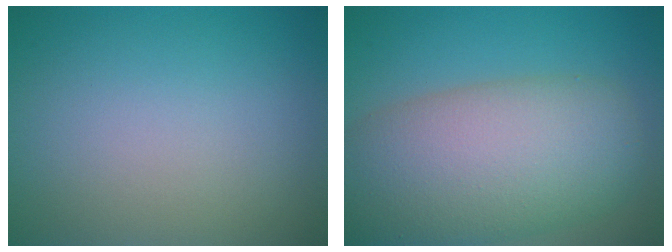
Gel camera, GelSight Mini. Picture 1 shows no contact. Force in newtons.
{"total": 11.1, "press": 11.0, "slide": 0.6}